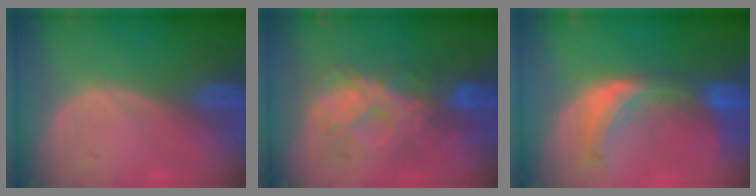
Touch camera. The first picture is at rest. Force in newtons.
{"total": 7.8, "press": 7.3, "slide": 2.8}
{"total": 8.0, "press": 7.1, "slide": 3.8}